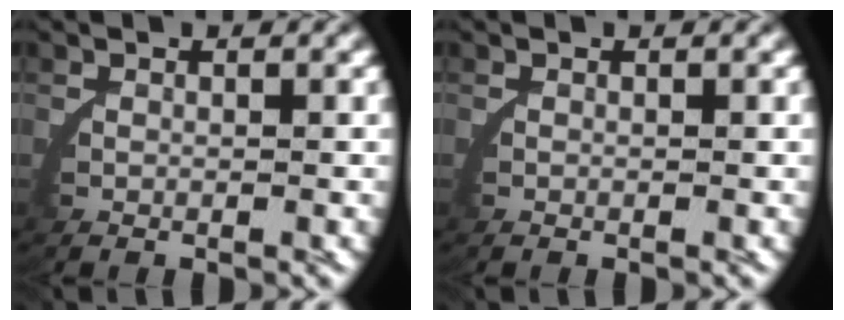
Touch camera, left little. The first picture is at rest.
{"total": 0.0}